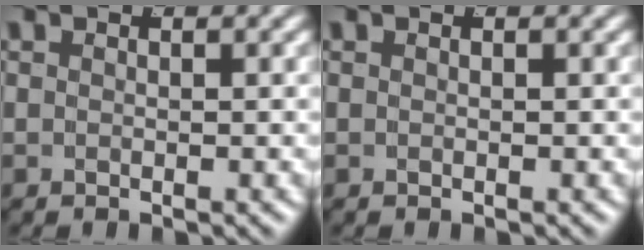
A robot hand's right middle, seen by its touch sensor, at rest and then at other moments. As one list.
[{"total": 0.0}]